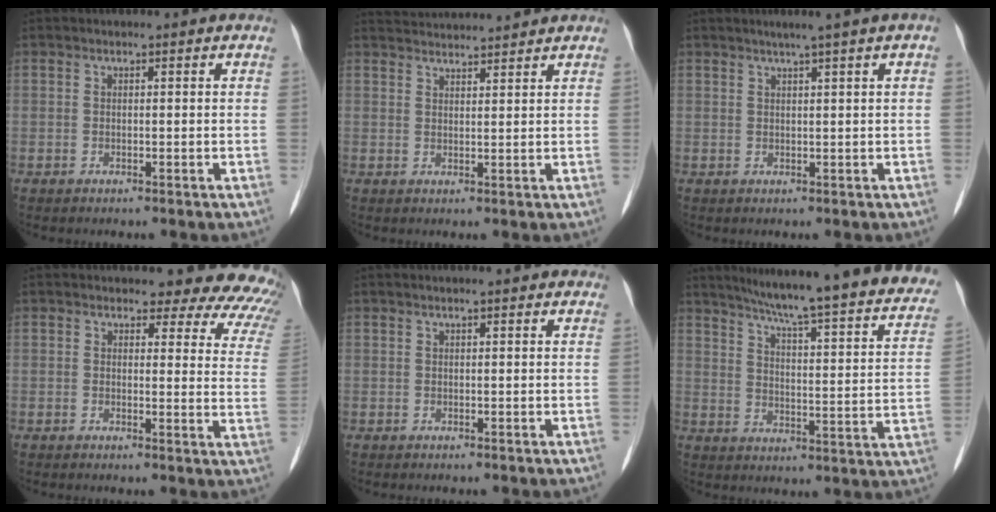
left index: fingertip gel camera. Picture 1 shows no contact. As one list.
[{"total": 7.1, "force": [7.0, -0.1, 1.2], "torque": [-0.027, 0.033, 0.104]}, {"total": 2.7, "force": [1.6, -0.7, 2.1], "torque": [-0.035, 0.001, 0.030]}, {"total": 14.4, "force": [13.1, 5.0, 3.0], "torque": [0.007, -0.063, 0.106]}, {"total": 1.9, "force": [1.4, 0.5, 1.0], "torque": [-0.013, 0.023, 0.018]}, {"total": 27.0, "force": [22.9, 3.0, 13.9], "torque": [-0.199, -0.044, 0.280]}]